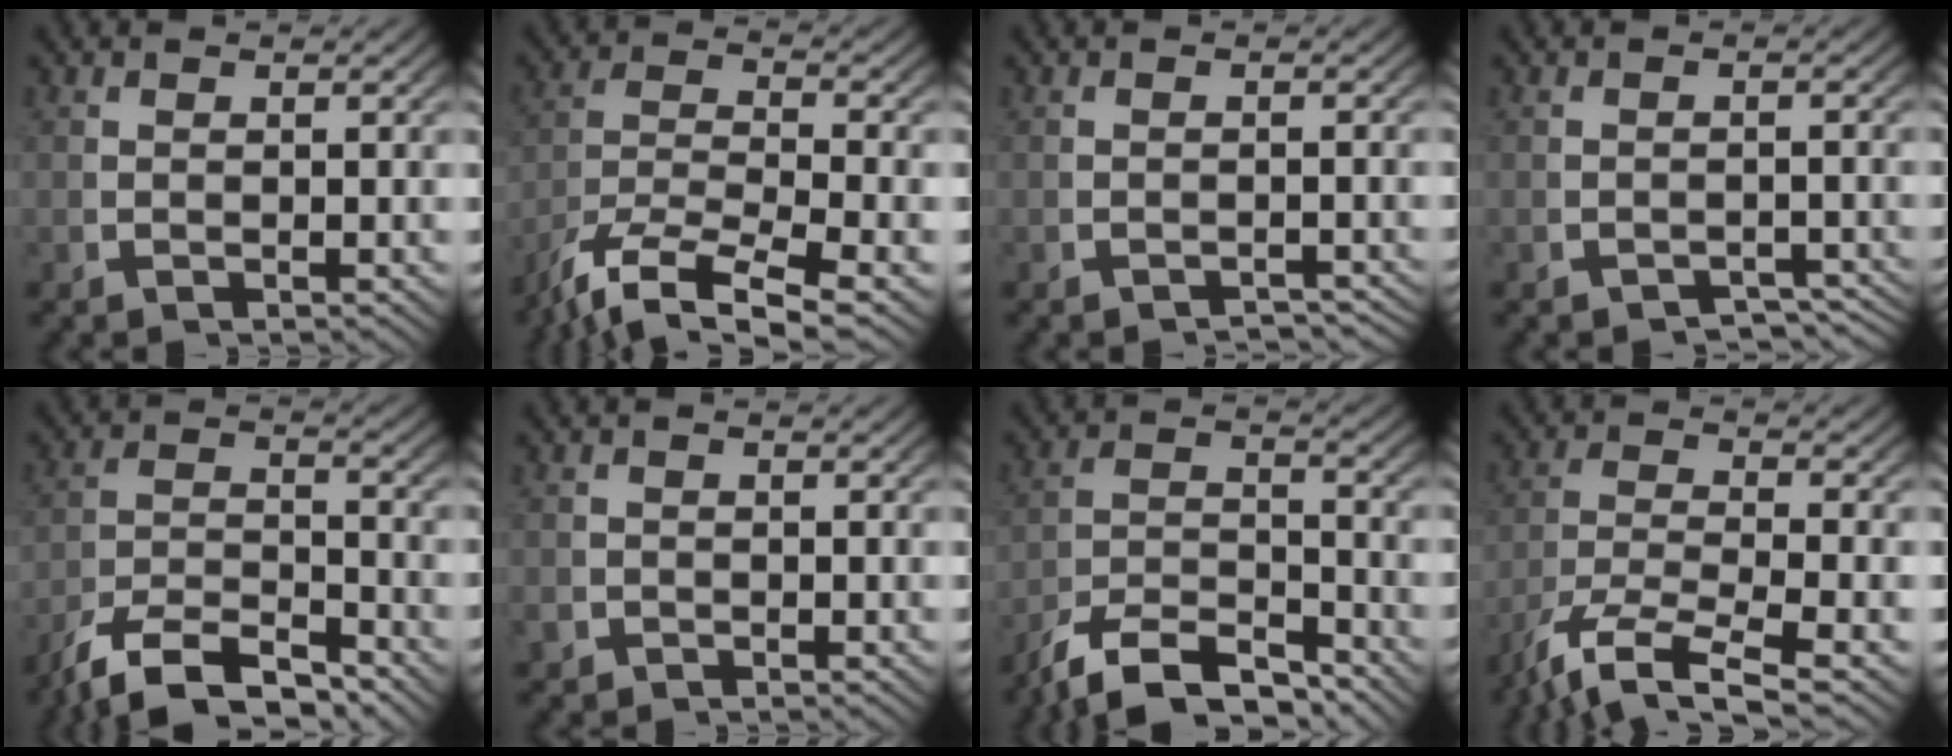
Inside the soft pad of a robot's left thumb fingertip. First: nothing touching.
{"total": 8.5, "force": [-3.7, 4.5, 6.2], "torque": [-0.142, -0.037, -0.042]}
{"total": 2.6, "force": [-2.5, 0.4, 0.5], "torque": [-0.004, -0.006, -0.036]}
{"total": 3.0, "force": [-2.6, 0.9, 1.1], "torque": [-0.008, -0.008, -0.038]}
{"total": 8.6, "force": [-6.4, 4.0, 4.1], "torque": [-0.076, -0.031, -0.095]}
{"total": 1.1, "force": [-0.4, 1.0, 0.2], "torque": [-0.012, -0.011, -0.002]}
{"total": 9.5, "force": [-7.3, 4.5, 4.1], "torque": [-0.077, -0.035, -0.110]}
{"total": 6.8, "force": [-3.0, 3.0, 5.3], "torque": [-0.118, -0.024, -0.038]}